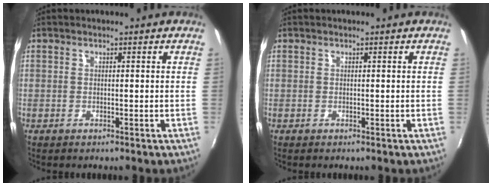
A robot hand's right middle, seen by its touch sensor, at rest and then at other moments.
{"total": 0.0}